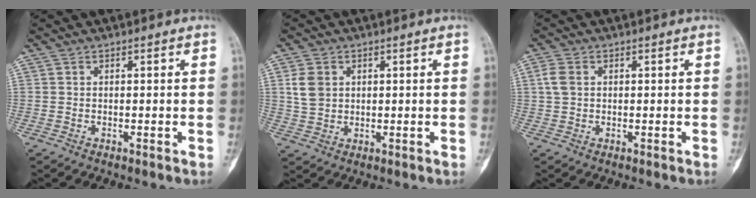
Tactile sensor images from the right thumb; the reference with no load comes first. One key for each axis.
{"total": 4.9, "fx": 1.3, "fy": 3.9, "fz": 2.6, "tx": -0.040, "ty": 0.000, "tz": 0.028}
{"total": 3.2, "fx": 0.6, "fy": 2.3, "fz": 2.1, "tx": -0.050, "ty": 0.007, "tz": 0.010}